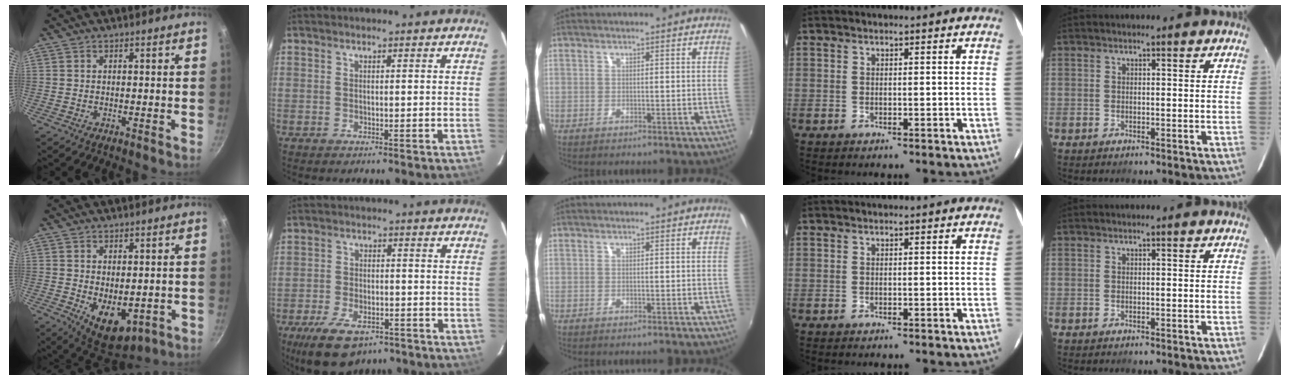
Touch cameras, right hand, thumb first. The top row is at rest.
{"thumb": {"total": 9.2, "force": [-1.4, 5.7, 7.1], "torque": [-0.085, -0.016, 0.000]}, "index": {"total": 12.2, "force": [-8.0, 6.0, 7.1], "torque": [-0.159, -0.019, -0.129]}}